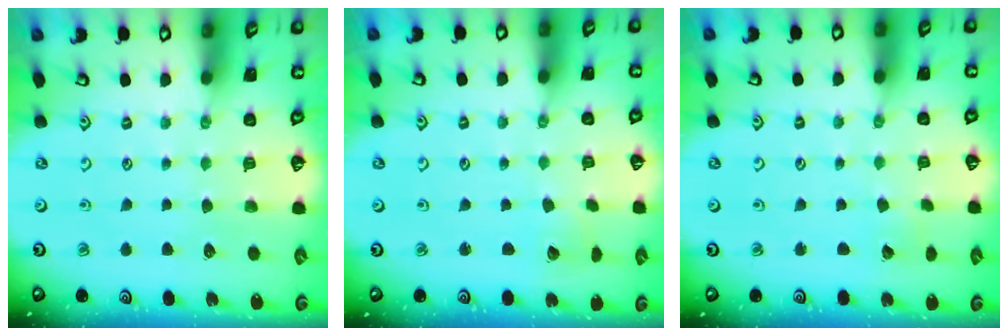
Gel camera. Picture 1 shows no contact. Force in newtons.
{"total": 2.0, "press": 2.0, "slide": 0.3}
{"total": 2.1, "press": 2.1, "slide": 0.2}